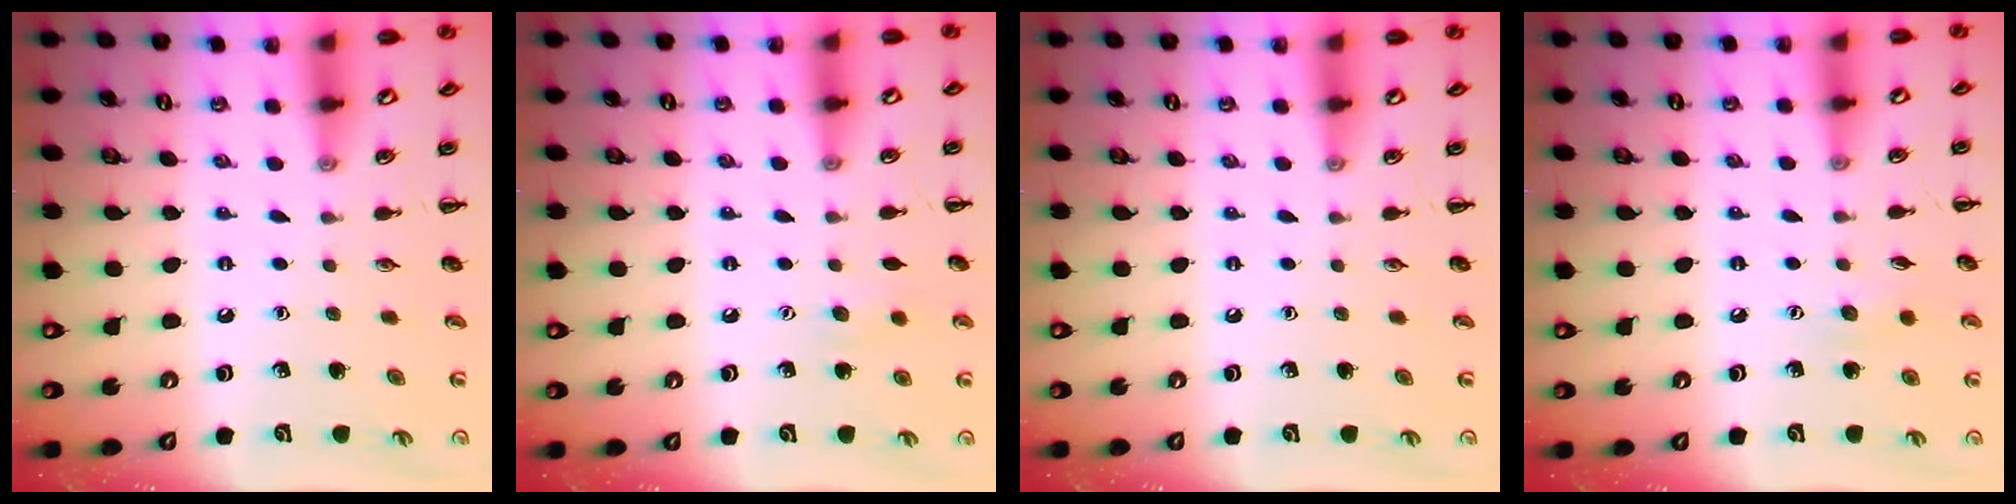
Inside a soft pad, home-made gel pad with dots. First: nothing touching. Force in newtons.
{"total": 6.0, "press": 5.8, "slide": 1.2}
{"total": 0.0}
{"total": 5.6, "press": 5.5, "slide": 1.1}